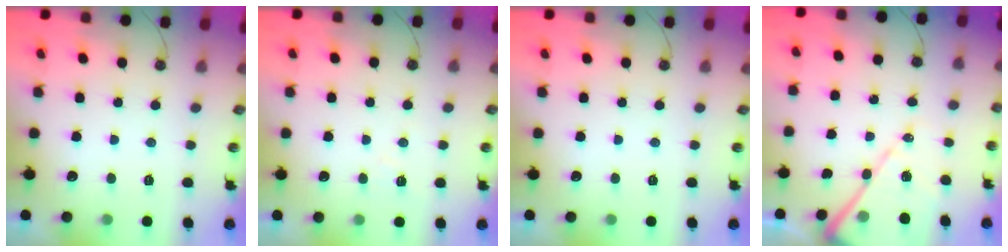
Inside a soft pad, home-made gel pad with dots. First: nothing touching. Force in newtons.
{"total": 7.1, "press": 7.0, "slide": 0.7}
{"total": 0.0}
{"total": 14.0, "press": 13.9, "slide": 1.3}